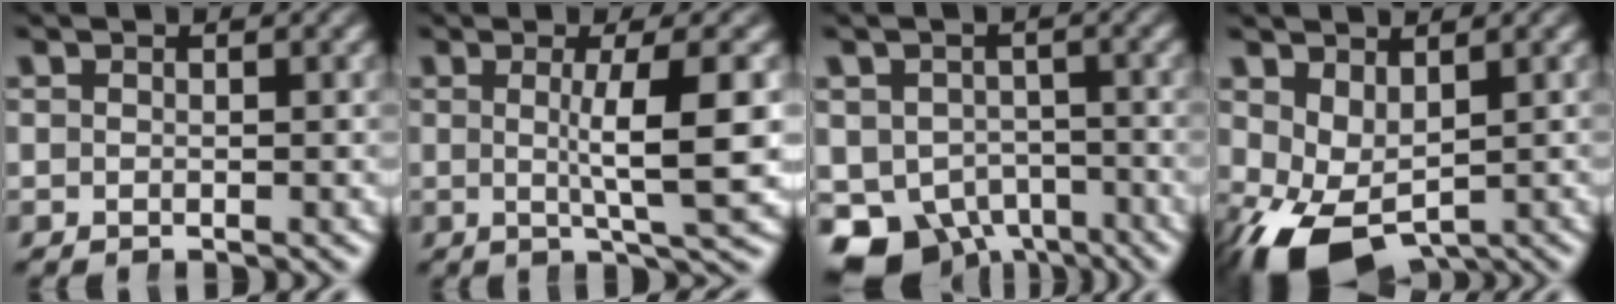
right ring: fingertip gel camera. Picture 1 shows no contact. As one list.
[{"total": 4.9, "force": [0.6, -0.5, 4.9], "torque": [-0.066, -0.003, 0.013]}, {"total": 11.5, "force": [-5.8, 8.9, 4.4], "torque": [-0.074, -0.064, -0.081]}, {"total": 6.4, "force": [-3.0, 4.2, 3.8], "torque": [-0.094, -0.042, -0.031]}]